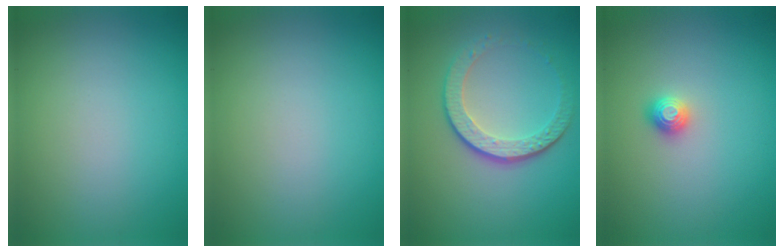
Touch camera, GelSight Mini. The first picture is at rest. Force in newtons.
{"total": 0.0}
{"total": 4.3, "press": 3.0, "slide": 3.1}
{"total": 1.1, "press": 1.1, "slide": 0.3}